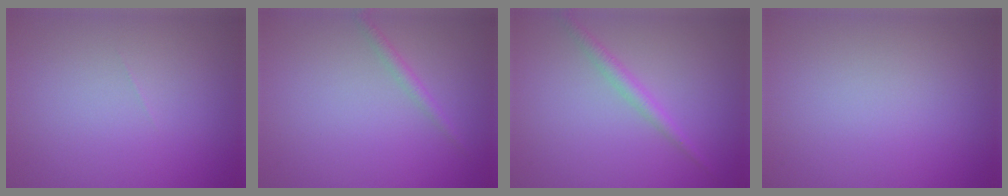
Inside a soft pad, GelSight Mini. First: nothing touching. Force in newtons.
{"total": 1.2, "press": 1.2, "slide": 0.0}
{"total": 1.7, "press": 1.7, "slide": 0.0}
{"total": 0.0}